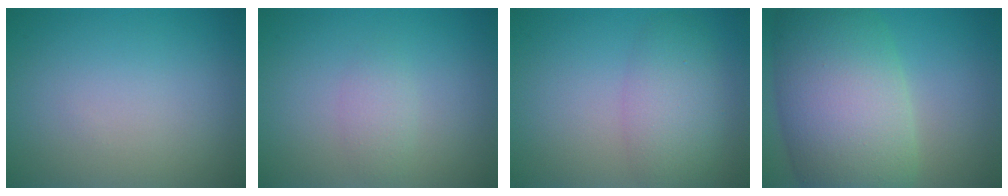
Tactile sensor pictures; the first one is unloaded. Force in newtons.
{"total": 1.4, "press": 1.4, "slide": 0.0}
{"total": 4.2, "press": 4.1, "slide": 0.3}
{"total": 12.4, "press": 12.4, "slide": 0.5}